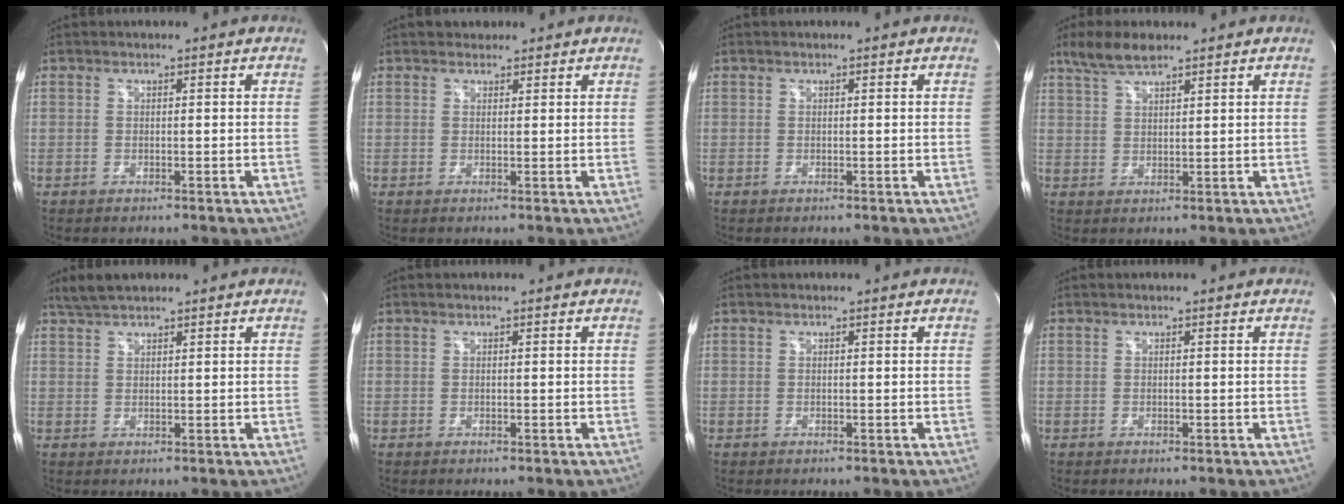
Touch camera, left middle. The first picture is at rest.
{"total": 1.6, "force": [1.2, 1.0, 0.0], "torque": [0.002, 0.009, 0.016]}
{"total": 0.0}
{"total": 5.4, "force": [4.3, 1.2, 3.1], "torque": [-0.072, 0.014, 0.086]}
{"total": 3.5, "force": [3.1, 0.7, 1.6], "torque": [-0.039, 0.016, 0.062]}
{"total": 0.0}
{"total": 0.0}
{"total": 0.0}